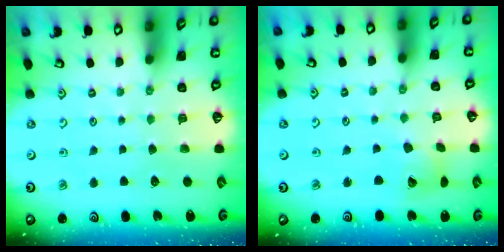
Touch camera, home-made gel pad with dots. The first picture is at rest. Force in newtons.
{"total": 7.1, "press": 7.1, "slide": 1.0}